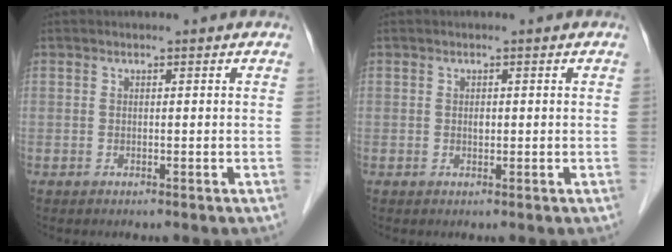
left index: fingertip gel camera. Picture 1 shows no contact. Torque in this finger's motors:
{"motor_torque": [0.09, 0.18, -0.02, 0.00]}